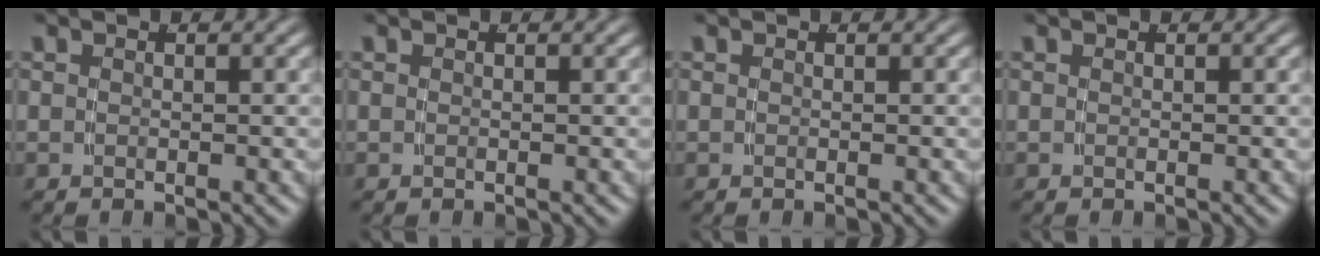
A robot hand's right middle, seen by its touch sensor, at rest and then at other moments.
{"total": 0.0}
{"total": 0.0}
{"total": 0.0}